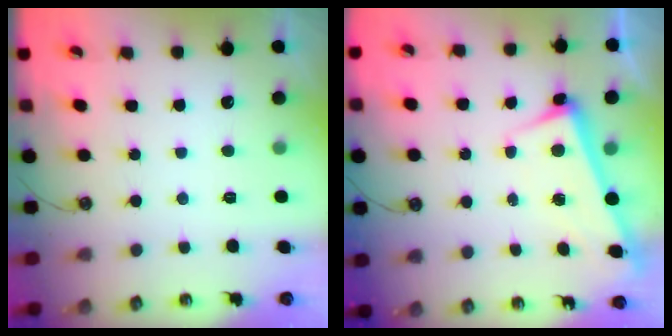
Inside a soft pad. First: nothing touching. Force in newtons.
{"total": 2.7, "press": 2.6, "slide": 0.7}